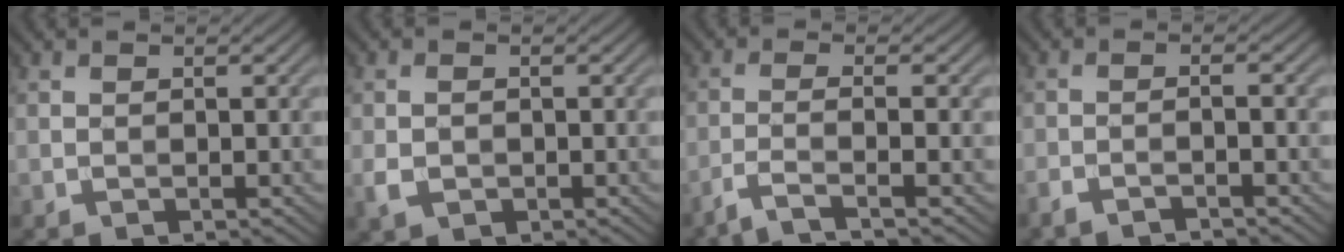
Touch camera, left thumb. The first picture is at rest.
{"total": 2.3, "force": [-0.6, 1.7, 1.5], "torque": [-0.033, -0.005, -0.011]}
{"total": 3.6, "force": [-2.3, 0.4, 2.8], "torque": [-0.040, 0.007, -0.068]}
{"total": 2.6, "force": [-2.1, 0.2, 1.6], "torque": [-0.025, 0.000, -0.049]}